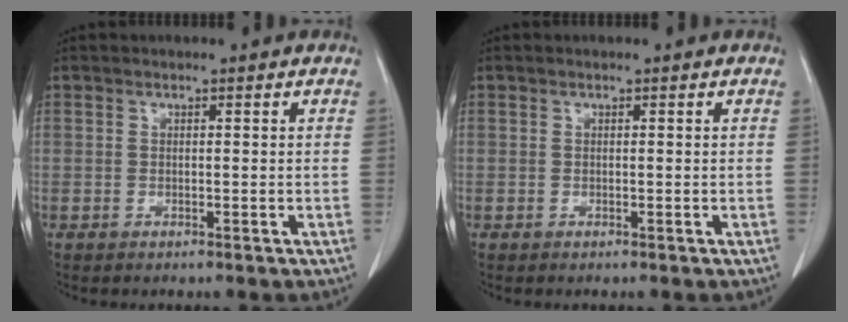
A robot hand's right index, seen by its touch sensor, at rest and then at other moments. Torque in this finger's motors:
{"motor_torque": [-0.05, 0.05, 0.00, 0.00]}